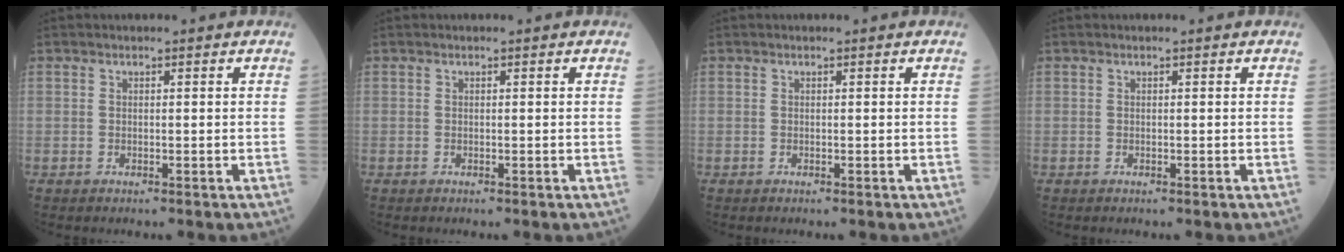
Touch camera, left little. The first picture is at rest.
{"total": 0.0}
{"total": 0.0}
{"total": 0.0}